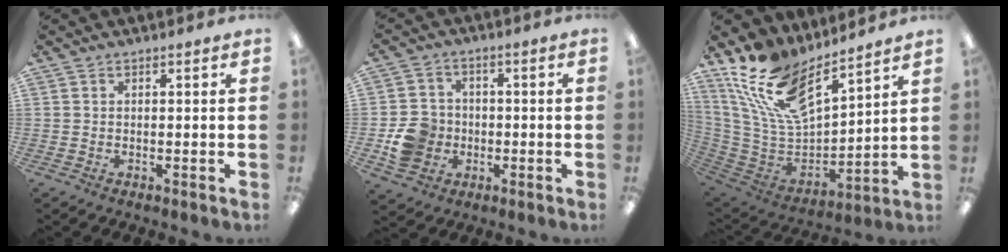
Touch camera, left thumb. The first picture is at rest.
{"total": 8.7, "force": [-2.1, 7.9, 3.0], "torque": [-0.069, 0.016, -0.036]}
{"total": 19.2, "force": [12.9, 8.5, 11.5], "torque": [-0.244, -0.080, 0.234]}